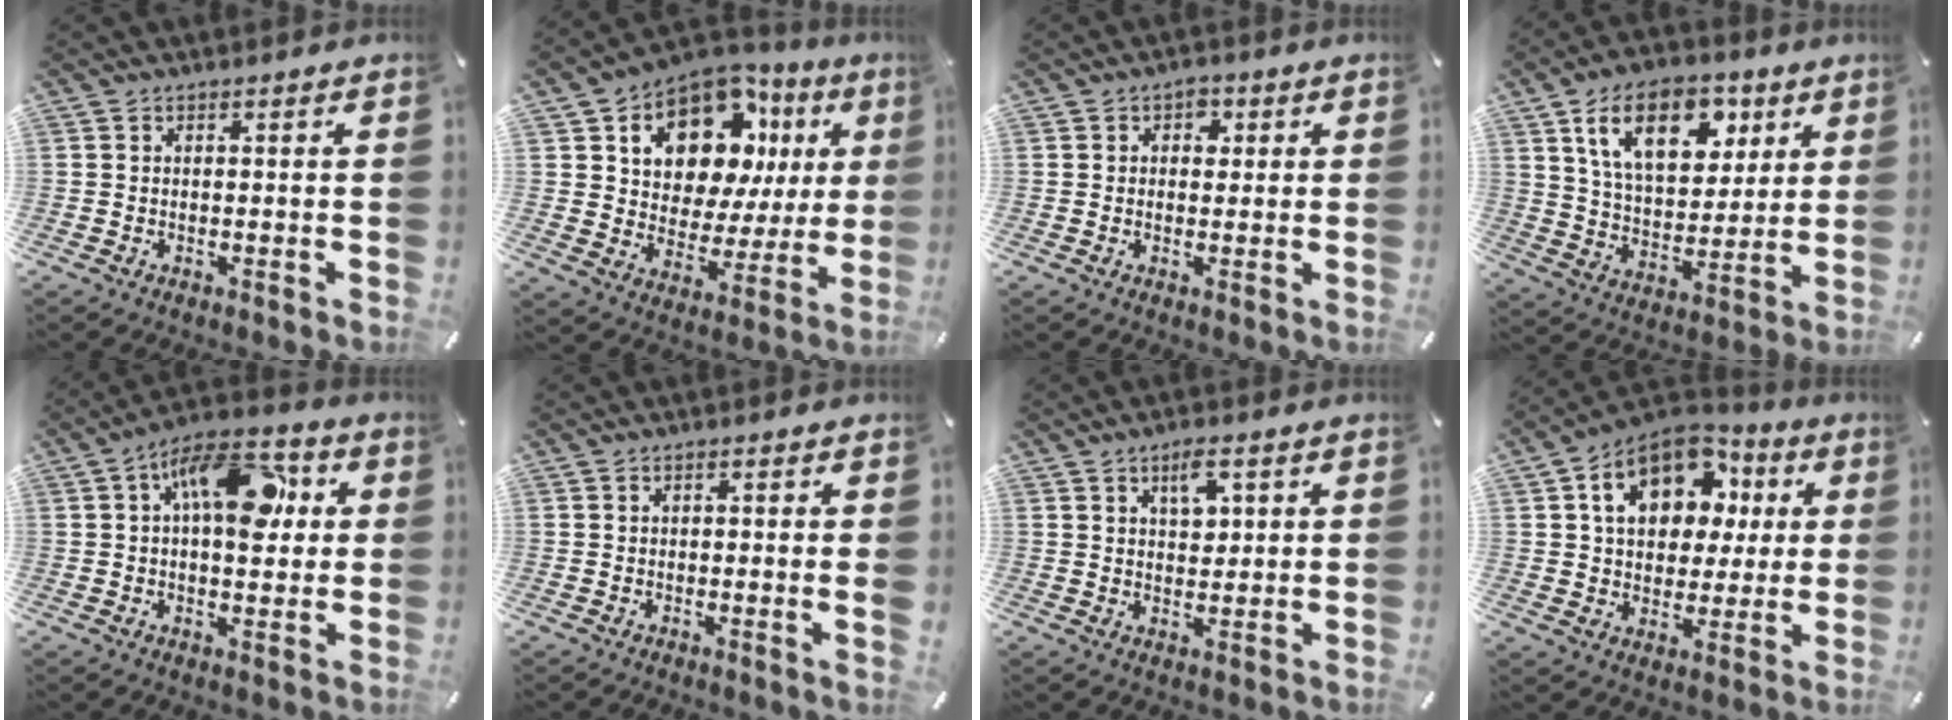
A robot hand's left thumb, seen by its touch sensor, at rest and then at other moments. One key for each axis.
{"total": 13.5, "fx": 7.8, "fy": 8.9, "fz": 6.4, "tx": -0.116, "ty": -0.060, "tz": 0.141}
{"total": 2.6, "fx": 0.5, "fy": 2.3, "fz": 1.1, "tx": 0.006, "ty": -0.005, "tz": -0.001}
{"total": 16.8, "fx": 8.1, "fy": 10.5, "fz": 10.4, "tx": -0.180, "ty": -0.013, "tz": 0.146}
{"total": 15.2, "fx": 4.1, "fy": 8.2, "fz": 12.1, "tx": -0.170, "ty": -0.007, "tz": 0.070}
{"total": 1.6, "fx": 0.1, "fy": -0.1, "fz": 1.6, "tx": -0.027, "ty": -0.007, "tz": 0.000}
{"total": 5.2, "fx": 2.5, "fy": 3.0, "fz": 3.5, "tx": -0.037, "ty": -0.008, "tz": 0.035}
{"total": 15.3, "fx": 5.7, "fy": 11.5, "fz": 8.3, "tx": -0.134, "ty": -0.010, "tz": 0.109}